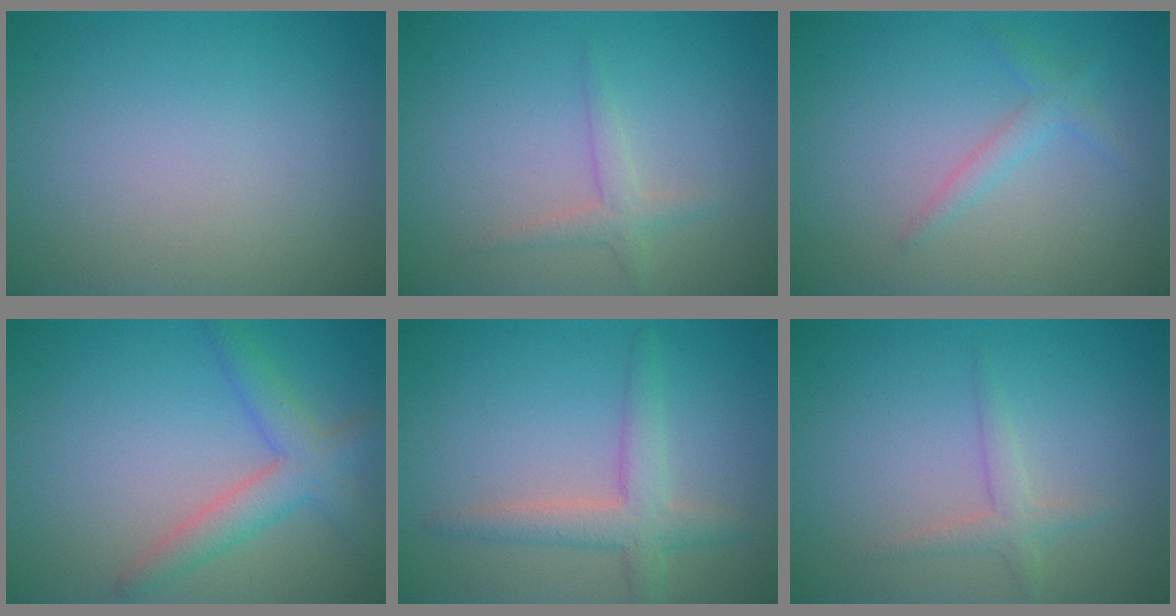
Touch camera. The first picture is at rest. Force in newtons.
{"total": 1.6, "press": 1.6, "slide": 0.0}
{"total": 1.5, "press": 1.5, "slide": 0.1}
{"total": 3.7, "press": 3.7, "slide": 0.3}
{"total": 3.4, "press": 3.4, "slide": 0.2}
{"total": 1.6, "press": 1.6, "slide": 0.0}